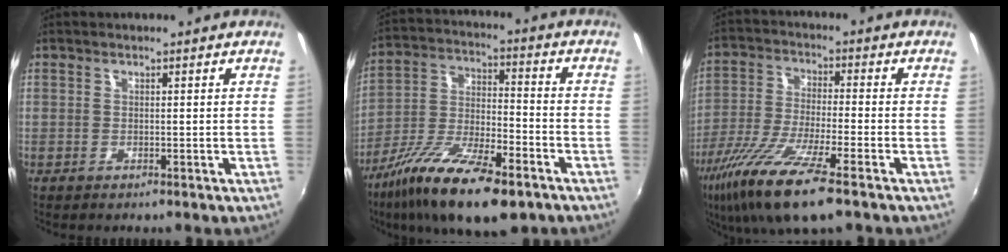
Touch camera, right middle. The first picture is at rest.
{"total": 19.2, "force": [-12.1, 6.1, 13.6], "torque": [-0.260, -0.036, -0.214]}
{"total": 15.2, "force": [-9.3, 2.2, 11.8], "torque": [-0.243, -0.044, -0.175]}